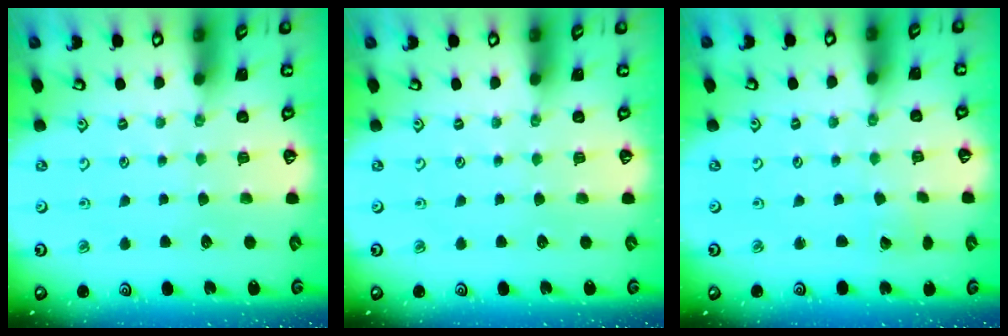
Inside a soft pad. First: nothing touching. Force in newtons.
{"total": 0.0}
{"total": 1.2, "press": 1.2, "slide": 0.0}